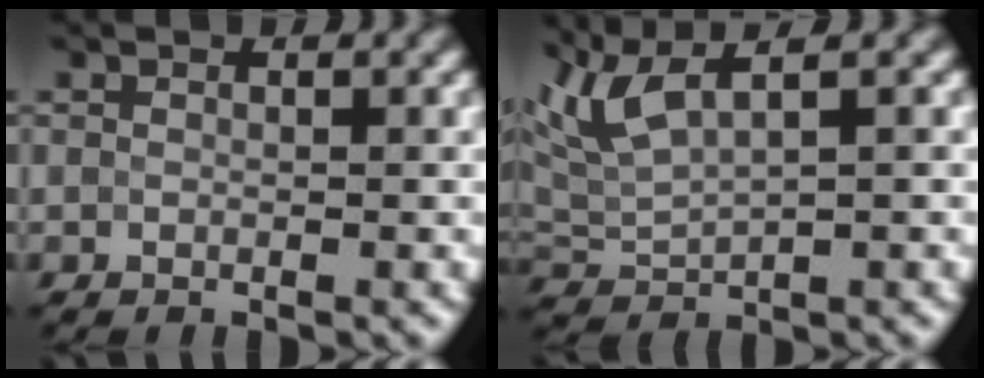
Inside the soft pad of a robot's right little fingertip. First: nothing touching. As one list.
[{"total": 4.7, "force": [2.9, 1.2, 3.5], "torque": [-0.086, 0.016, 0.061]}]